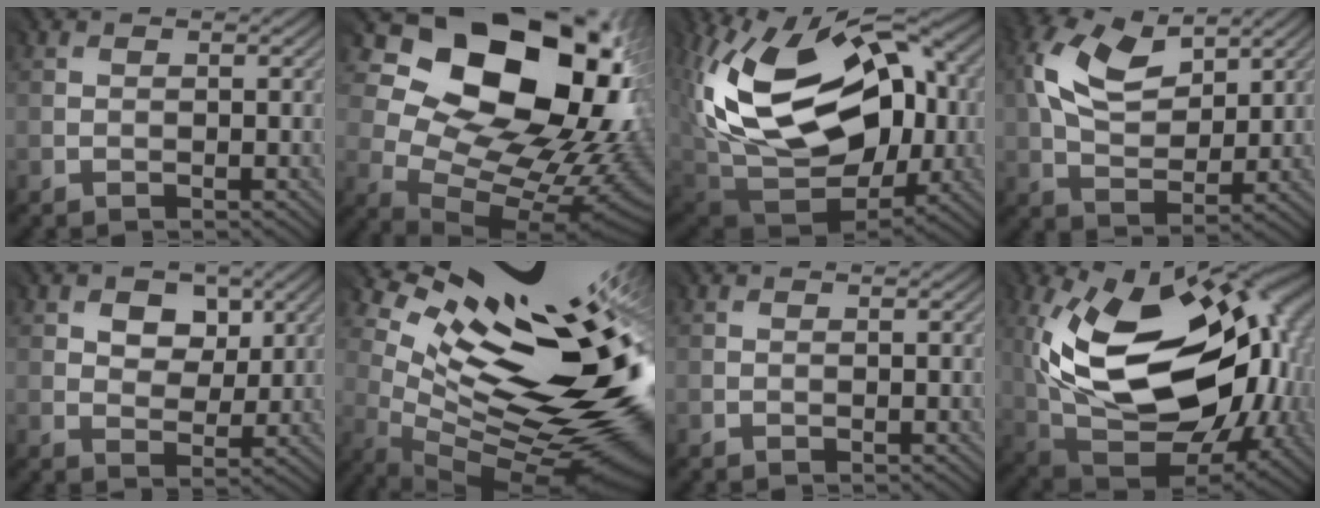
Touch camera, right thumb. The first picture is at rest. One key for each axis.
{"total": 19.1, "fx": 6.4, "fy": 13.4, "fz": 12.0, "tx": -0.168, "ty": -0.016, "tz": 0.138}
{"total": 18.9, "fx": 3.8, "fy": 12.9, "fz": 13.4, "tx": -0.260, "ty": -0.011, "tz": 0.086}
{"total": 10.5, "fx": 4.6, "fy": 6.0, "fz": 7.2, "tx": -0.177, "ty": 0.020, "tz": 0.086}
{"total": 4.8, "fx": 2.4, "fy": 3.3, "fz": 2.5, "tx": -0.034, "ty": -0.006, "tz": 0.034}
{"total": 18.0, "fx": 6.1, "fy": 7.6, "fz": 15.2, "tx": -0.223, "ty": -0.008, "tz": 0.129}
{"total": 0.0}
{"total": 20.8, "fx": 2.8, "fy": 12.1, "fz": 16.7, "tx": -0.322, "ty": -0.012, "tz": 0.066}